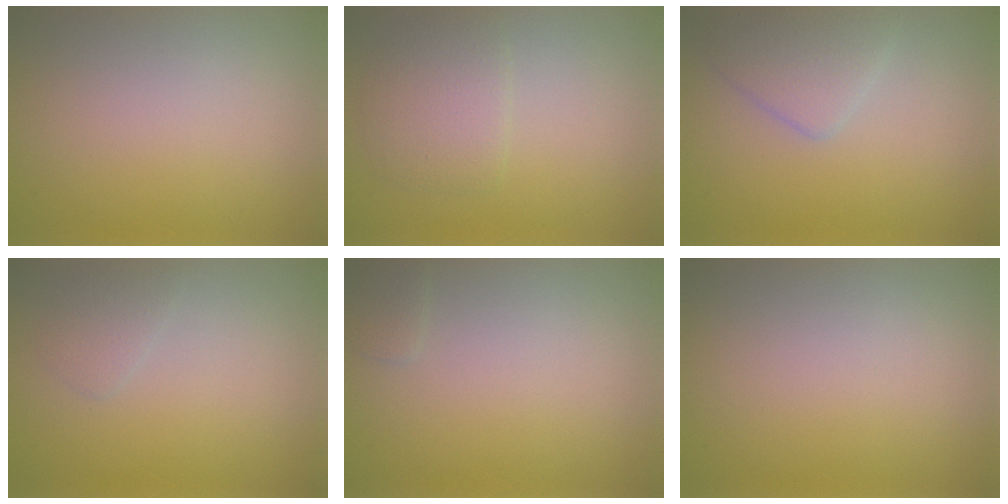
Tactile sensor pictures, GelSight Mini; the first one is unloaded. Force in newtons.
{"total": 2.9, "press": 2.9, "slide": 0.1}
{"total": 2.9, "press": 2.9, "slide": 0.1}
{"total": 1.2, "press": 1.2, "slide": 0.1}
{"total": 0.8, "press": 0.8, "slide": 0.1}
{"total": 0.0}